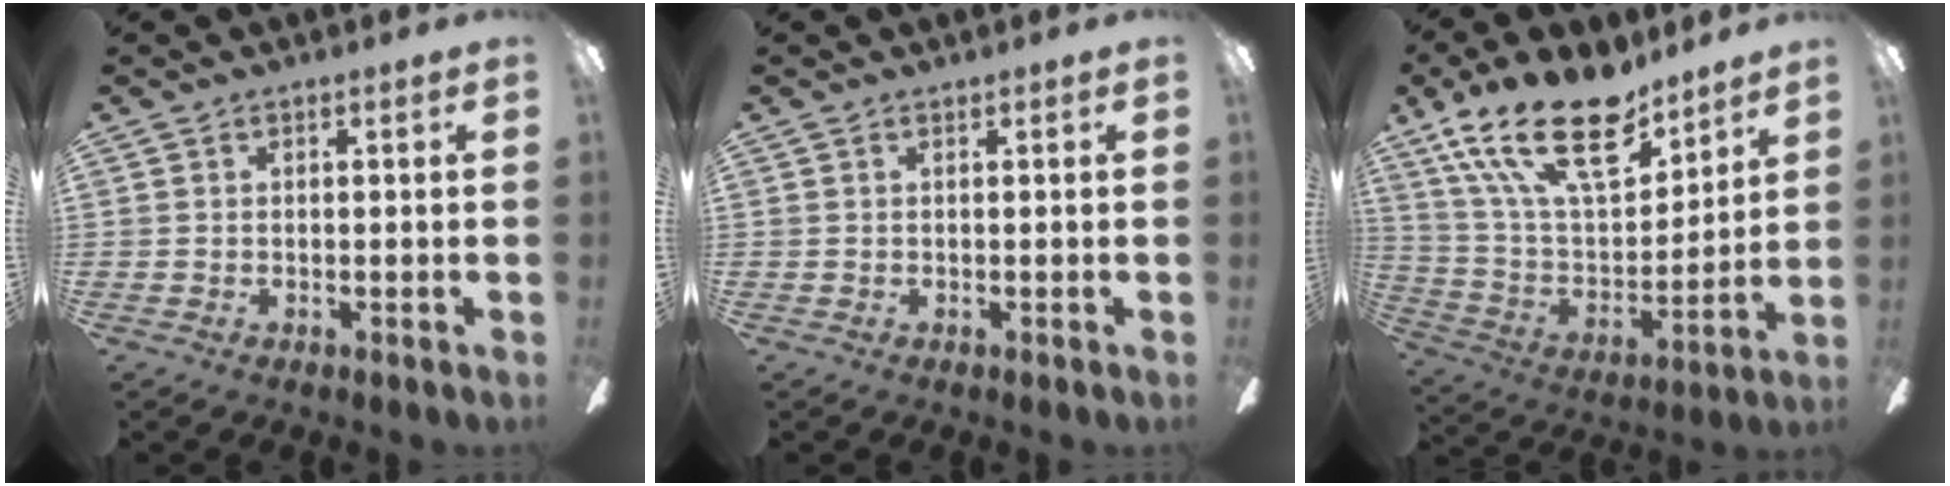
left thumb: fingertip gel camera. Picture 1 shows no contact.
{"total": 0.0}
{"total": 23.1, "force": [14.9, 10.2, 14.4], "torque": [-0.276, -0.086, 0.262]}